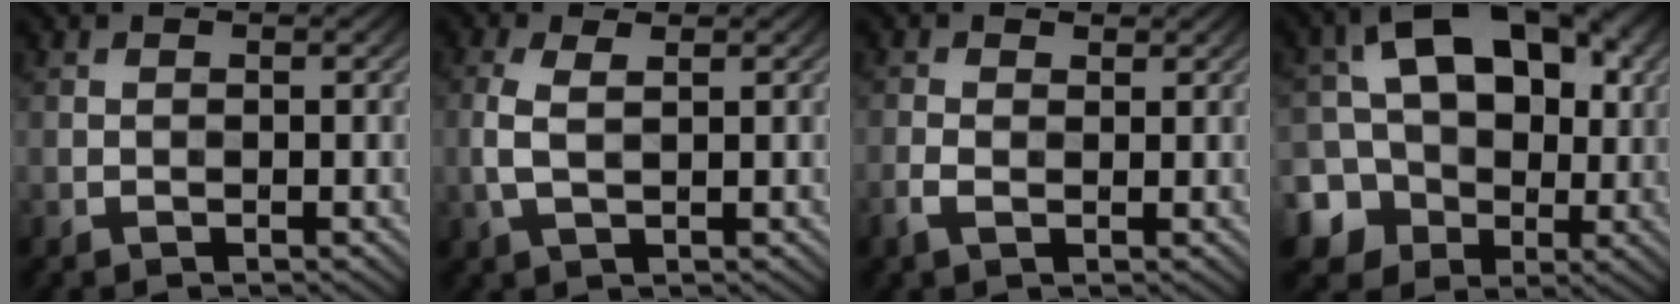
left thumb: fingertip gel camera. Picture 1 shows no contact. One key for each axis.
{"total": 3.1, "fx": 0.6, "fy": 1.3, "fz": 2.7, "tx": -0.075, "ty": 0.002, "tz": 0.012}
{"total": 2.1, "fx": 0.0, "fy": 1.3, "fz": 1.6, "tx": -0.044, "ty": 0.002, "tz": -0.004}
{"total": 15.0, "fx": -0.2, "fy": 12.3, "fz": 8.5, "tx": -0.153, "ty": 0.008, "tz": -0.026}